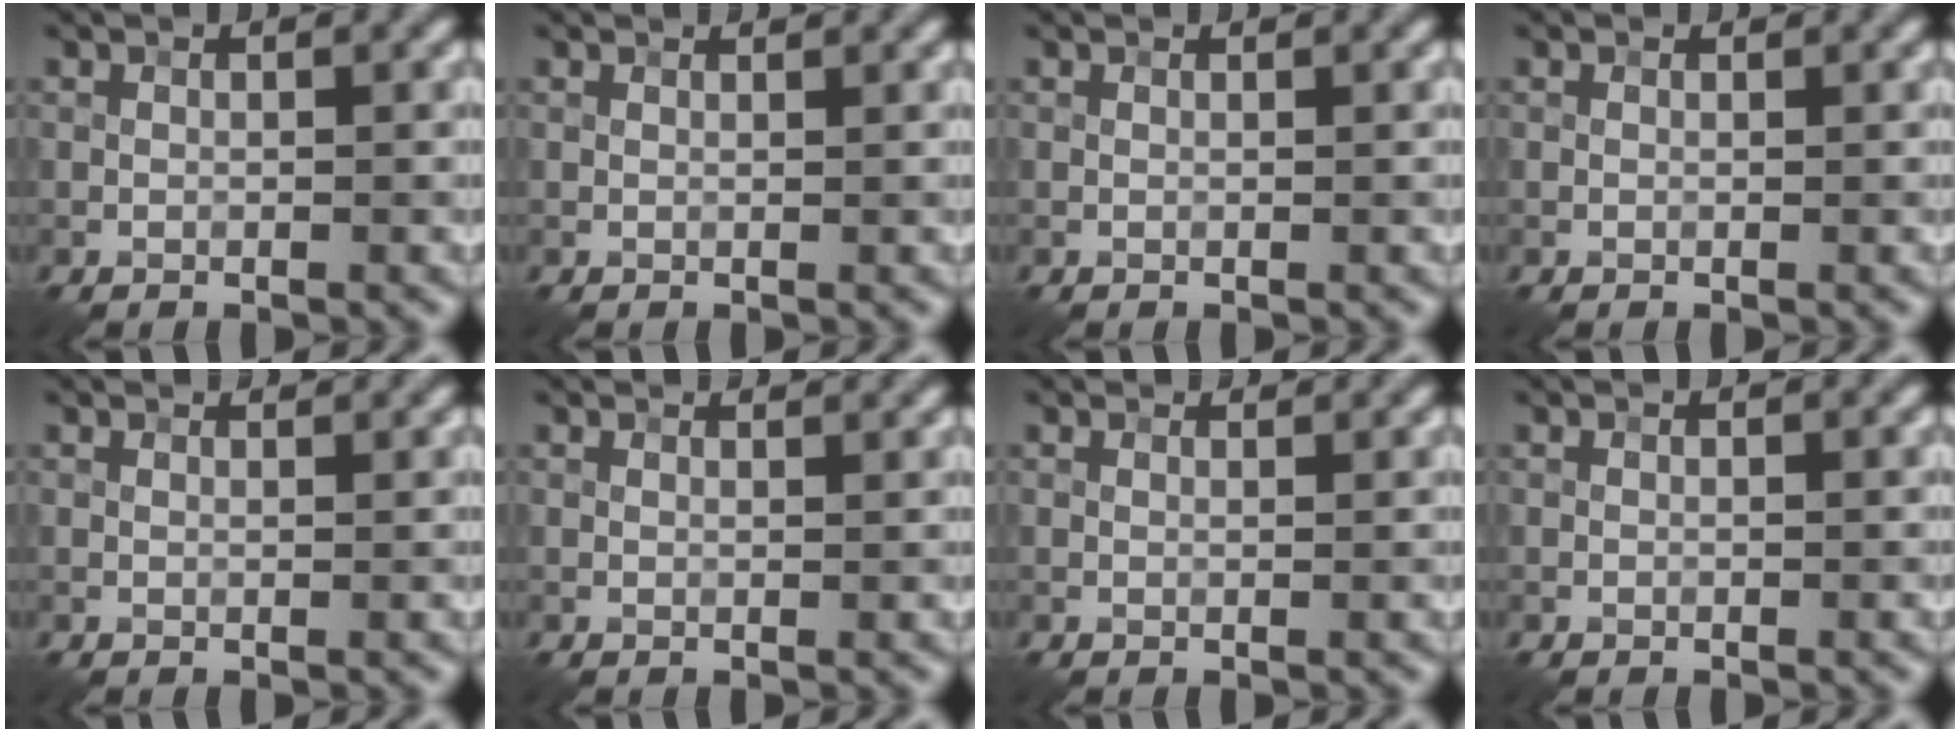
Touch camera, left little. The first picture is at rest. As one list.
[{"total": 1.3, "force": [1.3, 0.1, 0.4], "torque": [-0.014, -0.002, 0.010]}, {"total": 0.6, "force": [0.6, 0.1, 0.1], "torque": [-0.003, -0.002, 0.005]}, {"total": 0.0}, {"total": 1.7, "force": [1.6, 0.2, 0.5], "torque": [-0.019, -0.001, 0.014]}, {"total": 2.0, "force": [1.8, 0.3, 0.7], "torque": [-0.018, 0.001, 0.016]}, {"total": 1.8, "force": [1.7, 0.5, 0.5], "torque": [-0.017, -0.001, 0.016]}, {"total": 0.0}]